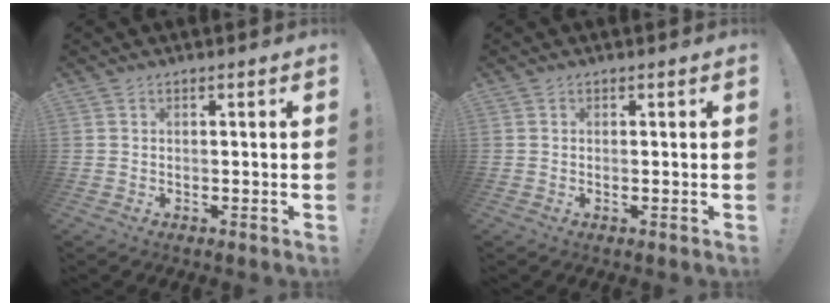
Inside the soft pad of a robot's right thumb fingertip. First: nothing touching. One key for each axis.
{"total": 0.0}